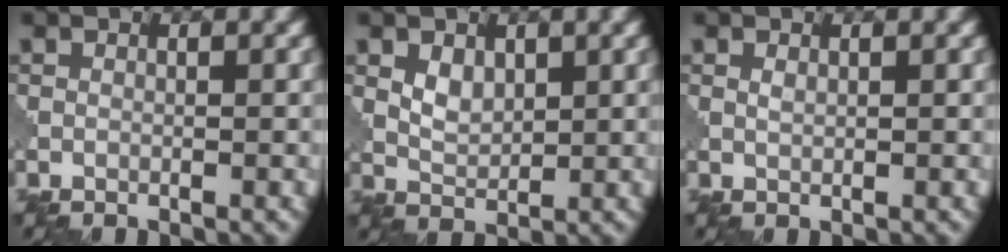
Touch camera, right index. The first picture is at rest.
{"total": 2.2, "force": [0.8, 1.4, 1.4], "torque": [-0.029, -0.003, 0.019]}
{"total": 0.6, "force": [0.3, 0.3, 0.4], "torque": [-0.013, 0.001, 0.006]}